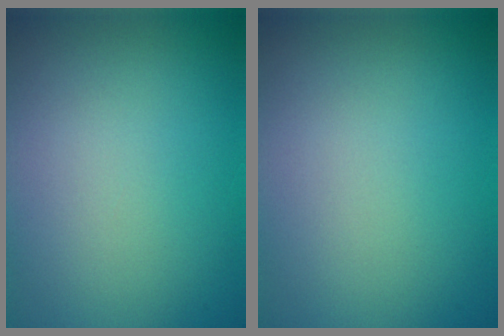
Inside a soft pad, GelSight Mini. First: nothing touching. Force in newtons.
{"total": 0.0}